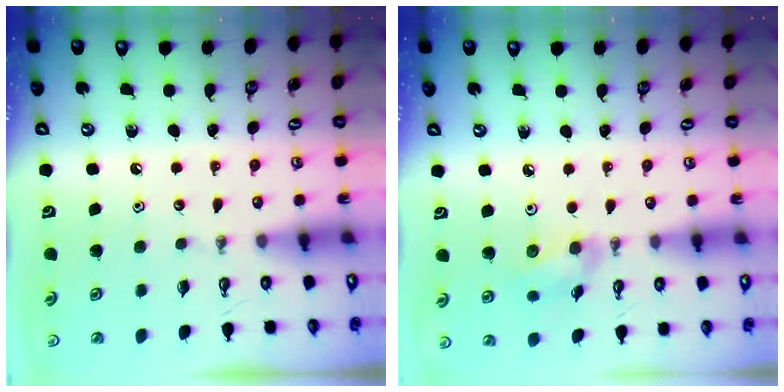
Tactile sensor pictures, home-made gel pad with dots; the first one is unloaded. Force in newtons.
{"total": 7.8, "press": 7.4, "slide": 2.5}